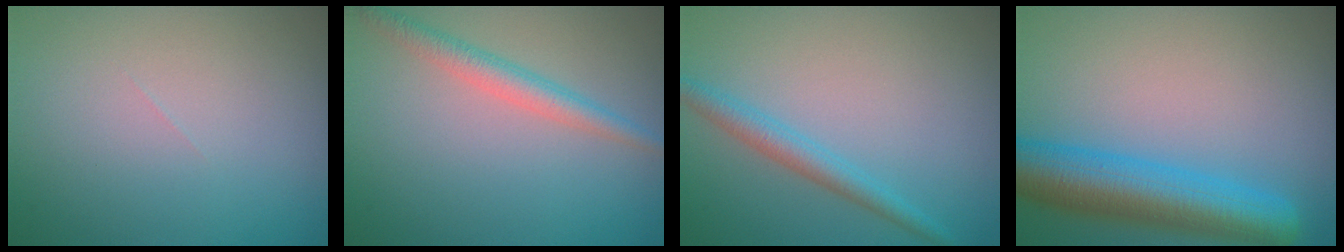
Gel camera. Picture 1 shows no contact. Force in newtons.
{"total": 2.5, "press": 2.5, "slide": 0.1}
{"total": 2.3, "press": 2.3, "slide": 0.1}
{"total": 7.6, "press": 7.6, "slide": 0.3}